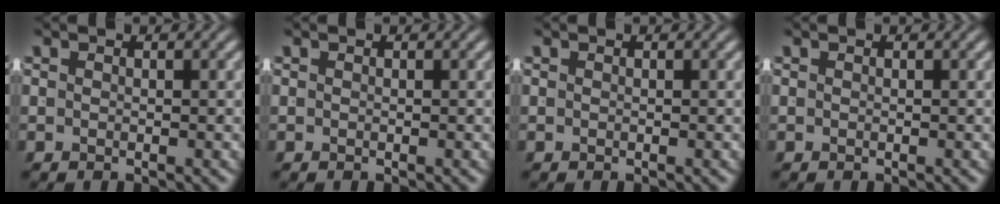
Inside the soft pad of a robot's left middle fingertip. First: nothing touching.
{"total": 0.0}
{"total": 0.0}
{"total": 0.0}